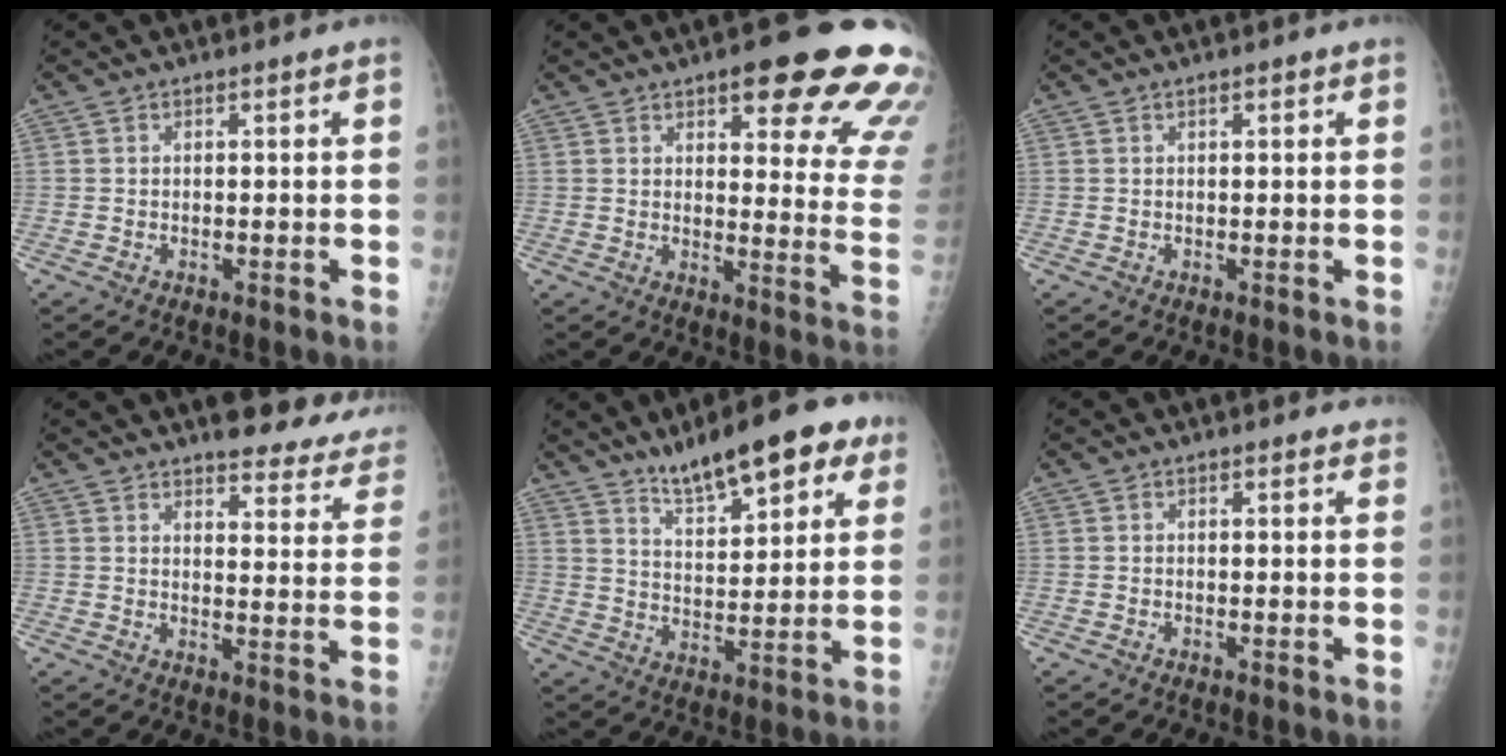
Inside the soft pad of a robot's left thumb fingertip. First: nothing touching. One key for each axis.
{"total": 22.4, "fx": 12.9, "fy": 6.1, "fz": 17.3, "tx": -0.165, "ty": -0.043, "tz": 0.153}
{"total": 0.9, "fx": 0.5, "fy": 0.4, "fz": 0.7, "tx": -0.009, "ty": 0.002, "tz": 0.008}
{"total": 15.2, "fx": 12.9, "fy": 4.8, "fz": 6.4, "tx": -0.029, "ty": -0.069, "tz": 0.135}
{"total": 14.7, "fx": 9.8, "fy": 4.6, "fz": 9.9, "tx": -0.114, "ty": -0.037, "tz": 0.155}
{"total": 2.0, "fx": 1.7, "fy": 0.7, "fz": 0.6, "tx": 0.003, "ty": -0.001, "tz": 0.013}